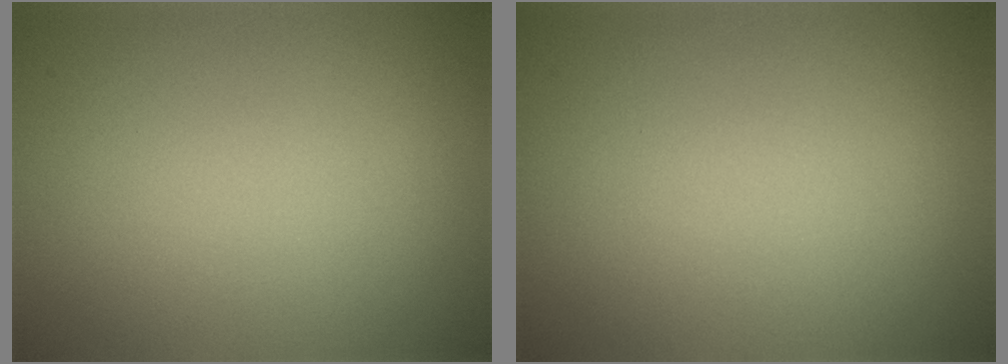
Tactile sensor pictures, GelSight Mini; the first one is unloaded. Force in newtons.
{"total": 0.0}